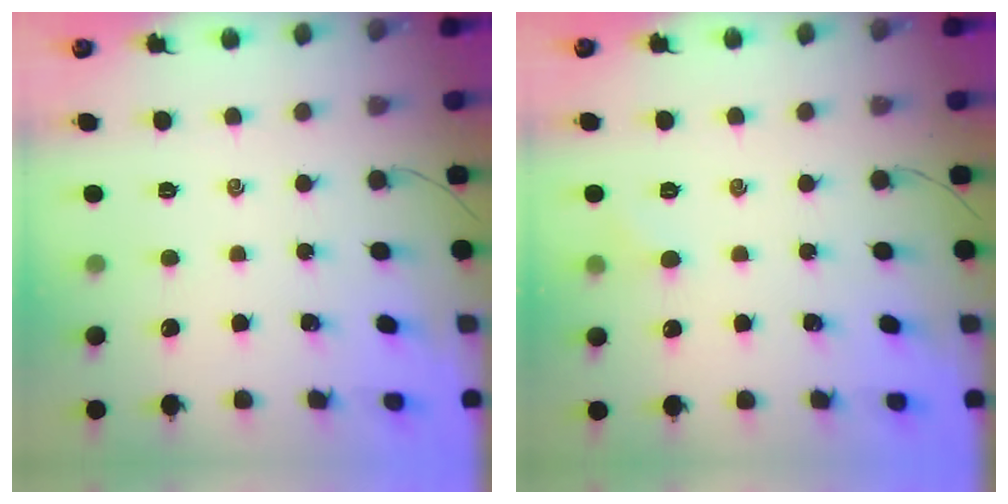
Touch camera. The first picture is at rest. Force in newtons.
{"total": 3.8, "press": 3.6, "slide": 1.1}